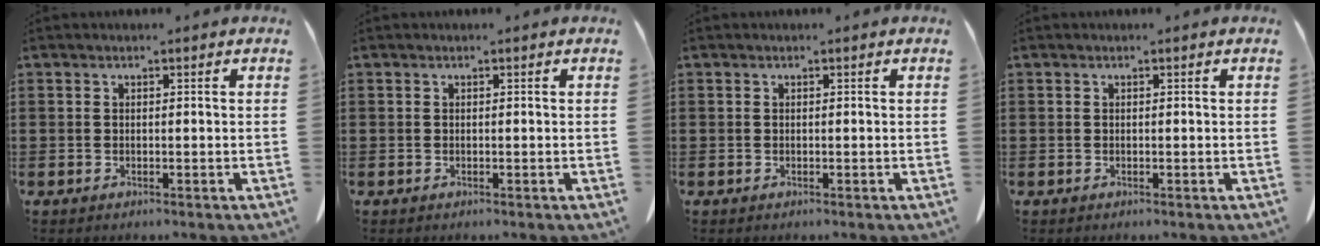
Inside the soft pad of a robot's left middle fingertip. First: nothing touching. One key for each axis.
{"total": 0.0}
{"total": 0.0}
{"total": 0.0}